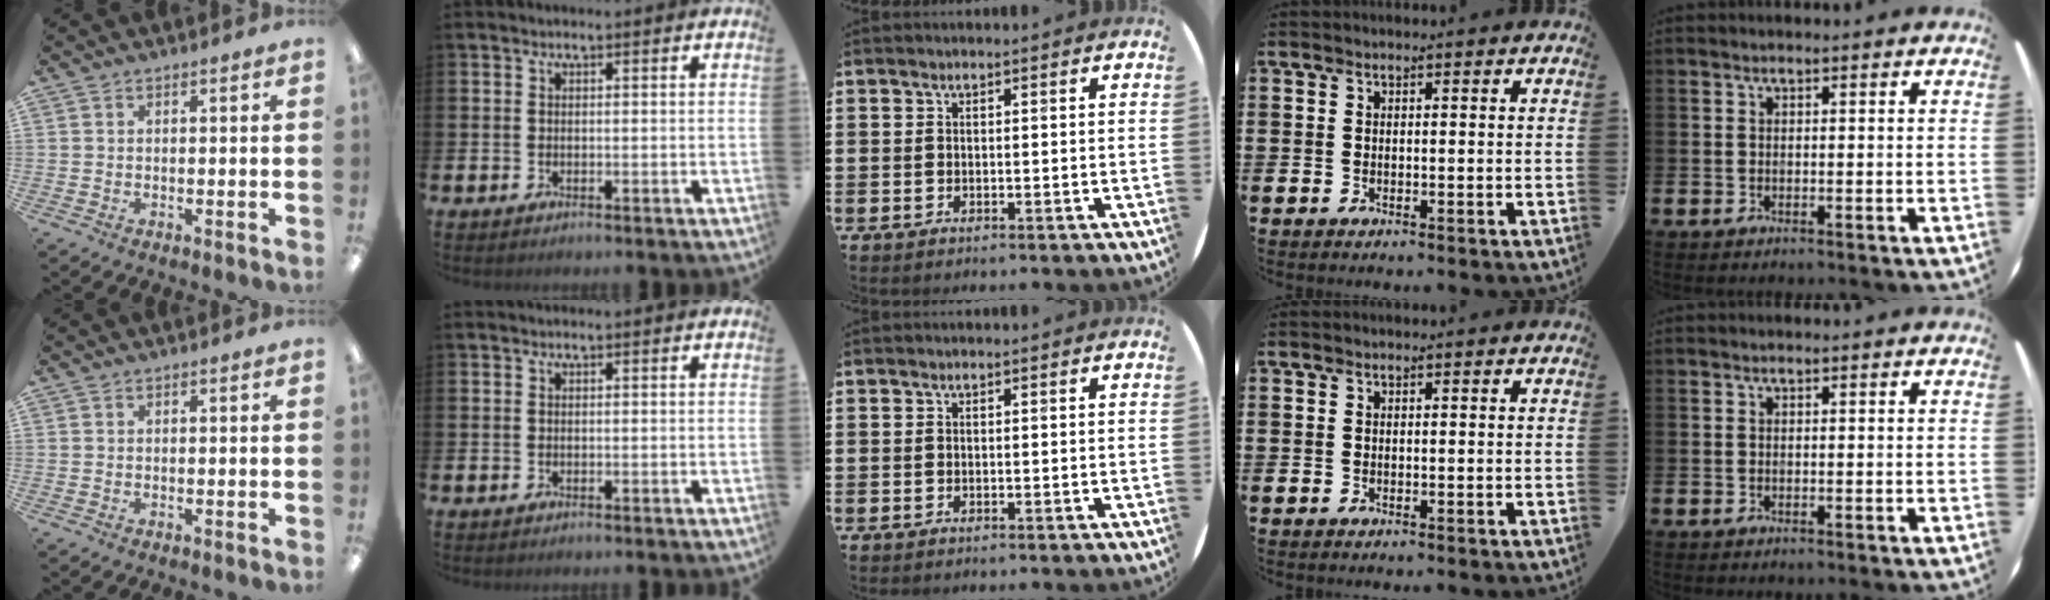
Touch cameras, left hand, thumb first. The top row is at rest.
{}